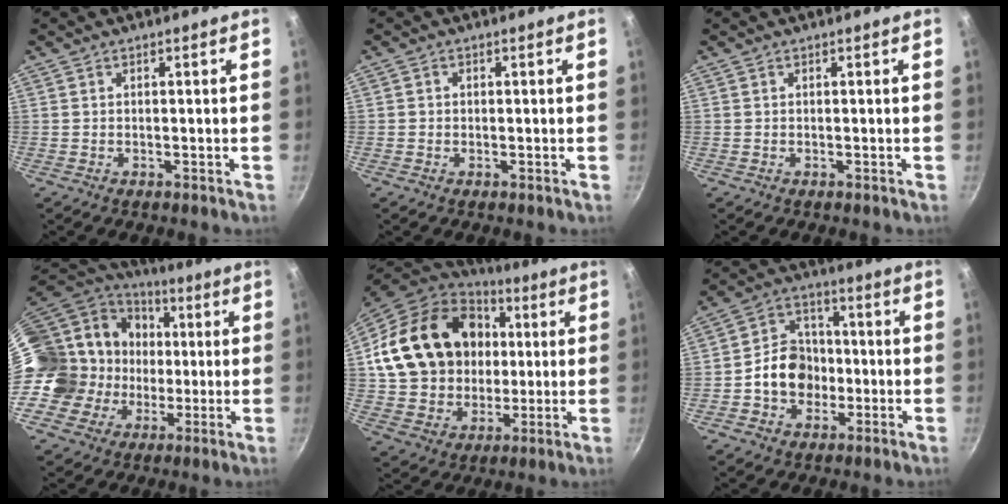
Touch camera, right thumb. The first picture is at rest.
{"total": 0.7, "force": [-0.1, 0.7, 0.2], "torque": [-0.001, 0.002, -0.003]}
{"total": 0.0}
{"total": 21.7, "force": [0.4, 18.9, 10.7], "torque": [-0.181, 0.048, 0.015]}
{"total": 25.0, "force": [4.3, 20.1, 14.2], "torque": [-0.238, 0.022, 0.088]}
{"total": 11.0, "force": [-1.9, 9.2, 5.7], "torque": [-0.058, 0.030, -0.044]}